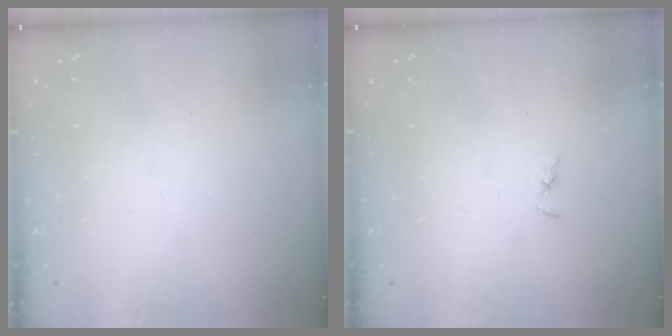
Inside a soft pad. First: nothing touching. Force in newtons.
{"total": 1.5, "press": 1.5, "slide": 0.4}